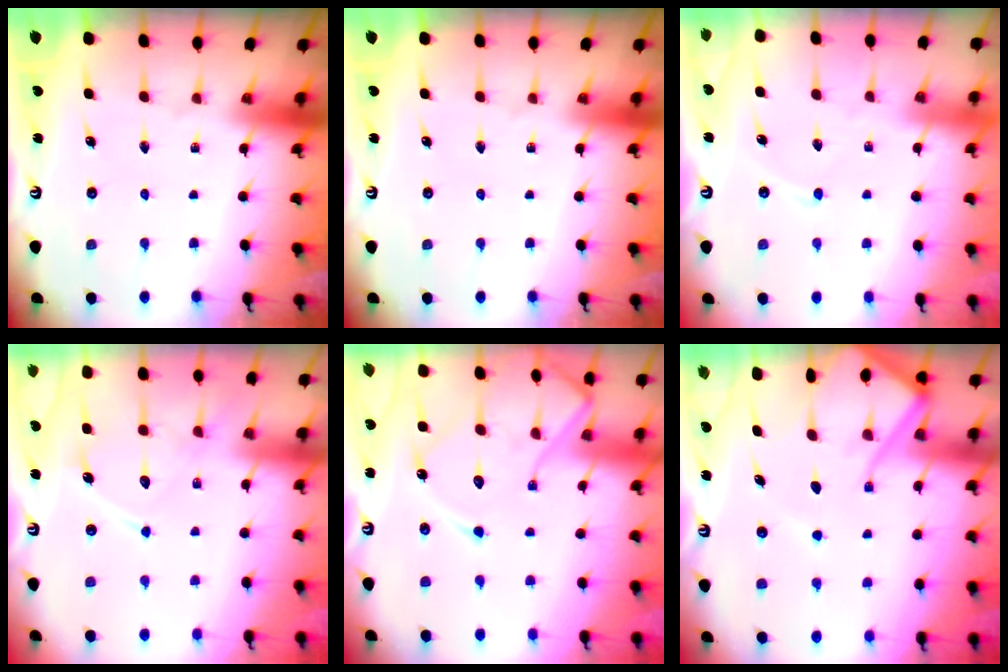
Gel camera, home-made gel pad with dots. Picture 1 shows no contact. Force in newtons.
{"total": 0.0}
{"total": 2.1, "press": 2.1, "slide": 0.2}
{"total": 12.8, "press": 12.7, "slide": 1.1}
{"total": 14.3, "press": 14.3, "slide": 1.3}
{"total": 11.7, "press": 11.7, "slide": 1.3}